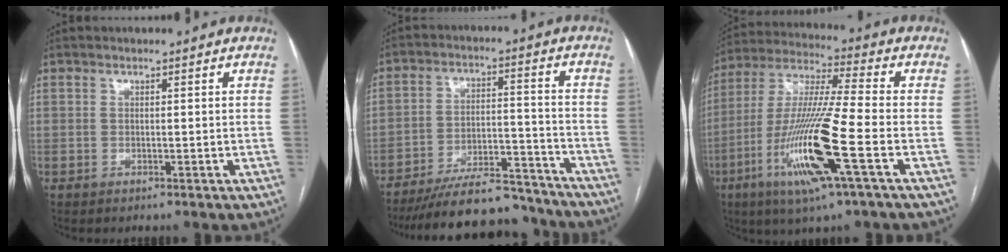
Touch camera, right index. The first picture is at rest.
{"total": 18.0, "force": [-16.2, 4.3, 6.4], "torque": [-0.094, 0.019, -0.245]}
{"total": 17.1, "force": [-6.2, 0.1, 16.0], "torque": [-0.330, -0.020, -0.119]}